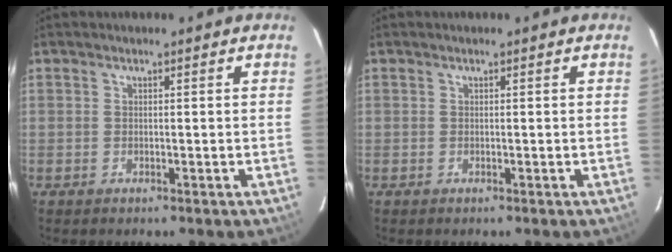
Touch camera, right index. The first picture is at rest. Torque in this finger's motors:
{"motor_torque": [0.06, 0.00, 0.00, 0.01]}